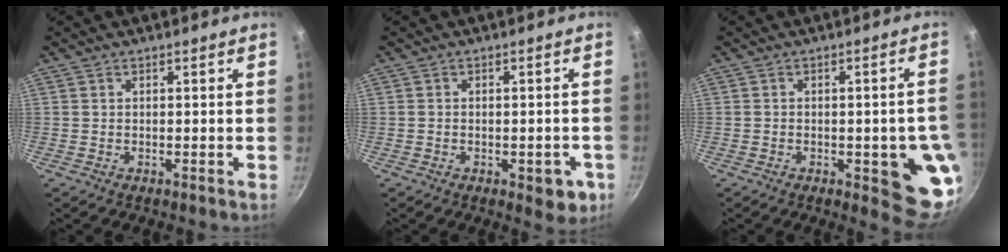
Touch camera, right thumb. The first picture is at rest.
{"total": 5.8, "force": [-2.1, 2.9, 4.5], "torque": [-0.029, 0.010, -0.024]}
{"total": 11.9, "force": [-2.7, 4.2, 10.8], "torque": [-0.082, 0.007, -0.030]}